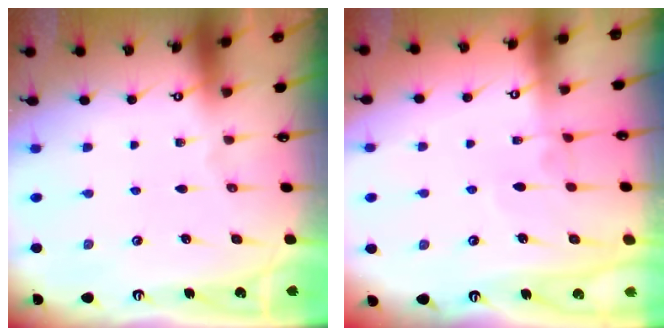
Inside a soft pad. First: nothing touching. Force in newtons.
{"total": 3.5, "press": 3.4, "slide": 0.5}